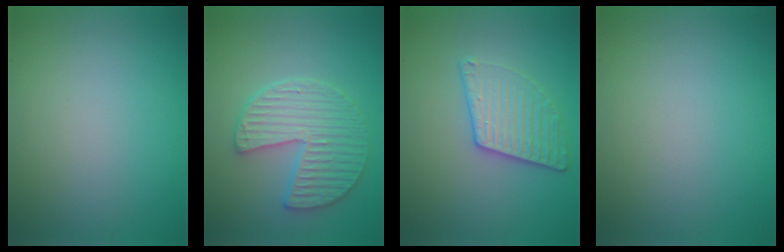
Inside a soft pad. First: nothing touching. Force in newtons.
{"total": 4.5, "press": 4.1, "slide": 2.0}
{"total": 3.1, "press": 3.0, "slide": 0.8}
{"total": 0.0}